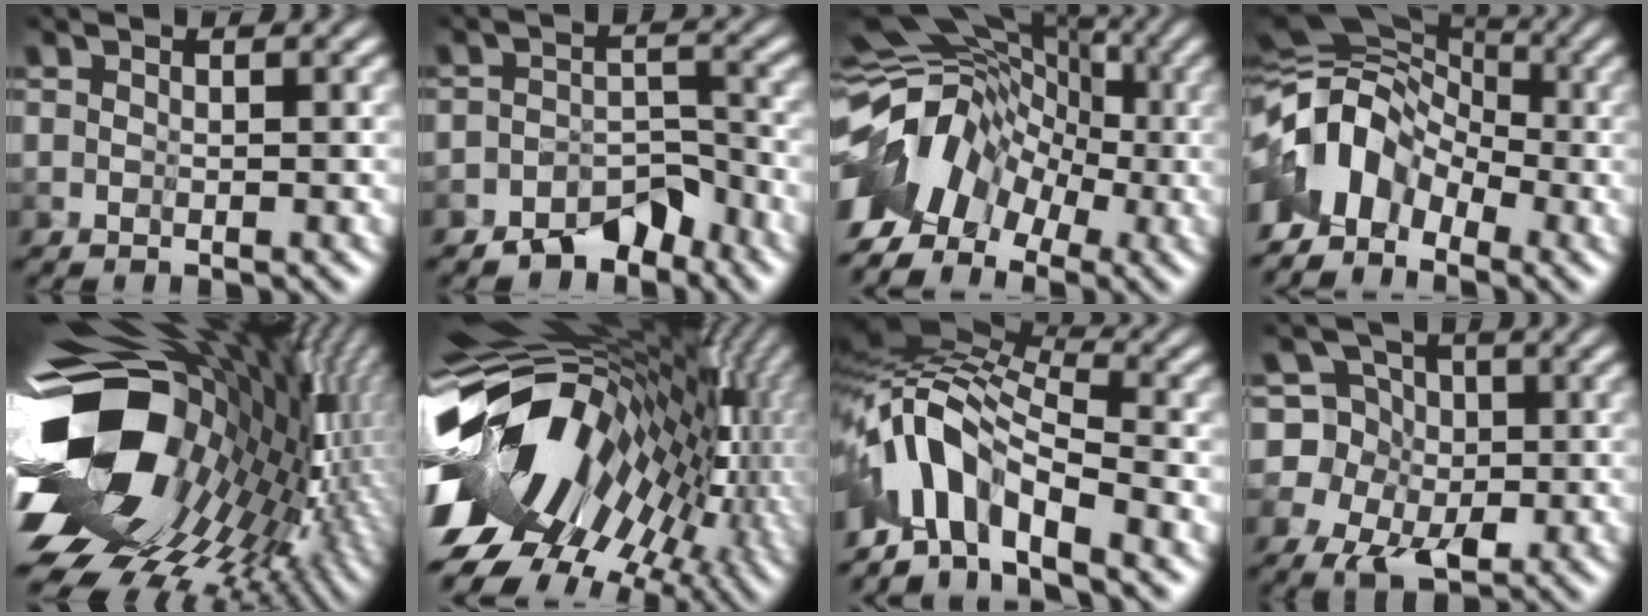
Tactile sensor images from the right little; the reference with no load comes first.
{"total": 5.0, "force": [-4.8, 0.6, -1.2], "torque": [0.040, 0.010, -0.080]}
{"total": 6.6, "force": [-3.7, 4.2, 3.5], "torque": [-0.068, 0.014, -0.083]}
{"total": 5.2, "force": [-3.4, 3.0, 2.6], "torque": [-0.047, 0.015, -0.077]}
{"total": 16.7, "force": [-2.5, 10.9, 12.3], "torque": [-0.258, -0.031, -0.032]}
{"total": 15.5, "force": [-0.2, 9.1, 12.5], "torque": [-0.193, -0.023, 0.008]}
{"total": 6.5, "force": [-4.1, 2.0, 4.6], "torque": [-0.084, 0.021, -0.091]}
{"total": 4.7, "force": [-0.6, 4.4, 1.5], "torque": [-0.019, 0.025, -0.041]}